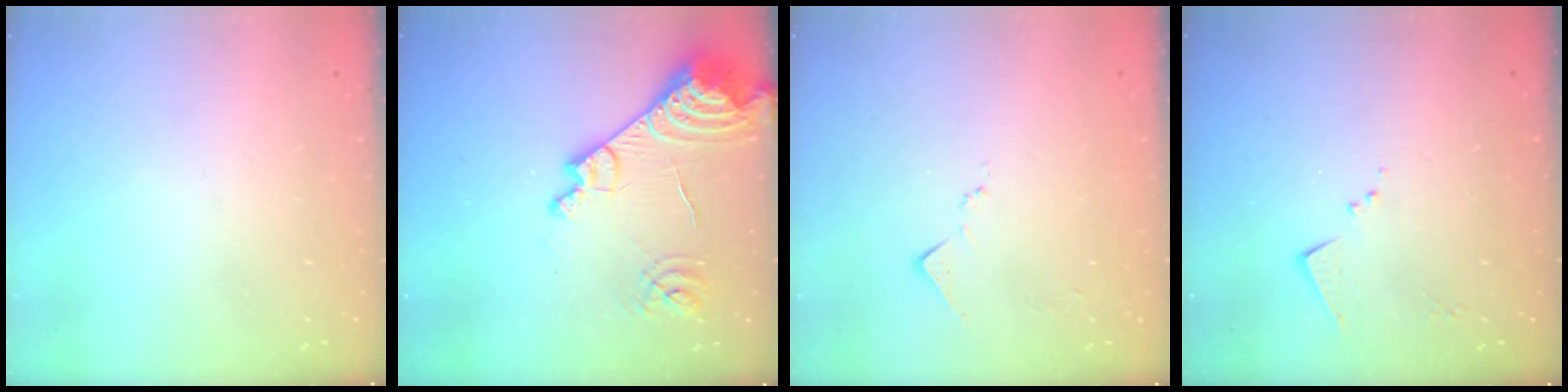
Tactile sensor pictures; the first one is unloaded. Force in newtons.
{"total": 17.1, "press": 17.0, "slide": 2.0}
{"total": 6.2, "press": 6.2, "slide": 0.8}
{"total": 4.3, "press": 4.3, "slide": 0.4}